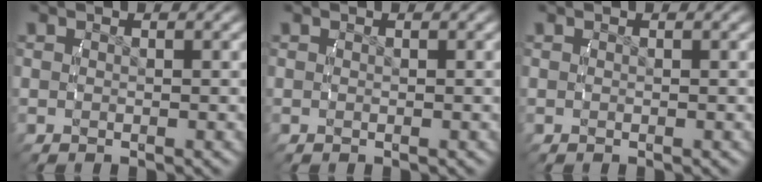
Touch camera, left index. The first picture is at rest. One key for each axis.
{"total": 0.0}
{"total": 0.0}